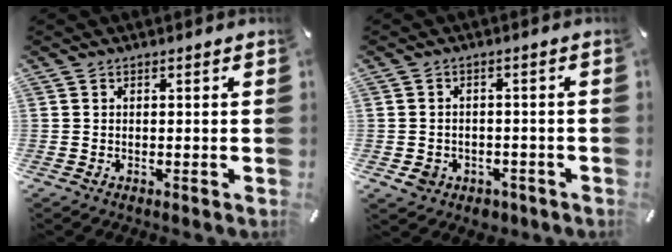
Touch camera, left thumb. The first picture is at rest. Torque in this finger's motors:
{"motor_torque": [0.62, 0.72, -0.01, 0.03, 0.00]}